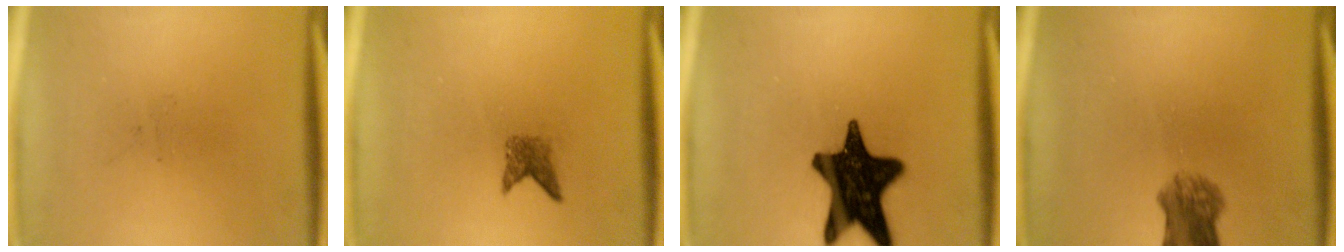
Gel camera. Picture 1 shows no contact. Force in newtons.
{"total": 1.9}
{"total": 17.9}
{"total": 5.1}